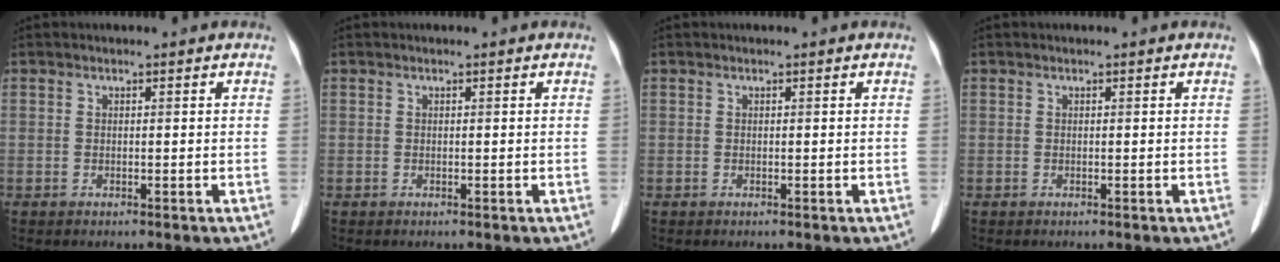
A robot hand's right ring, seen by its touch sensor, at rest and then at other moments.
{"total": 0.0}
{"total": 0.0}
{"total": 0.0}